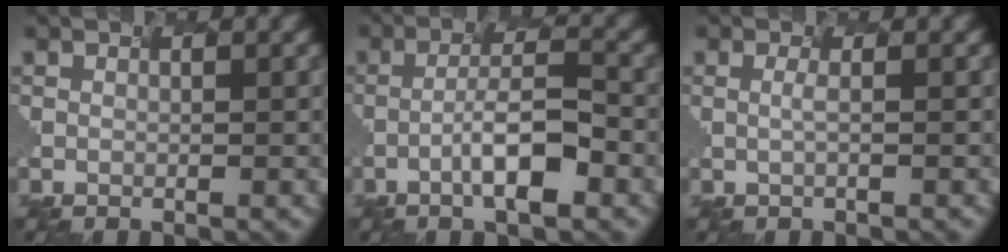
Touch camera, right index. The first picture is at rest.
{"total": 4.1, "force": [-2.5, 0.1, 3.2], "torque": [-0.080, 0.000, -0.017]}
{"total": 1.0, "force": [-0.7, -0.7, -0.3], "torque": [-0.021, -0.008, 0.010]}